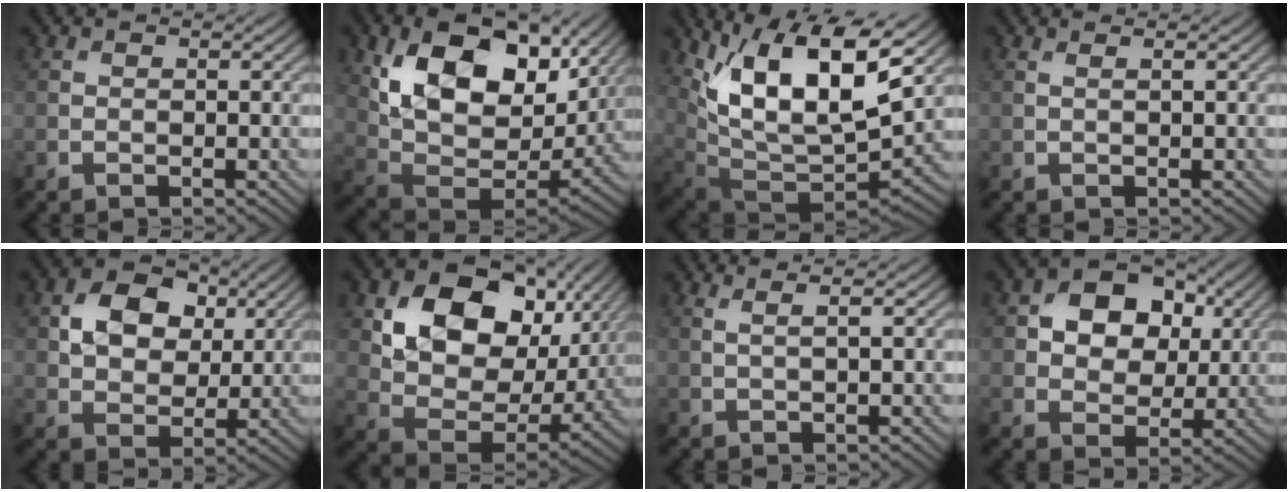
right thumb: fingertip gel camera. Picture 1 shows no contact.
{"total": 16.8, "force": [6.5, 10.2, 11.7], "torque": [-0.220, -0.007, 0.130]}
{"total": 14.7, "force": [6.5, 5.9, 11.8], "torque": [-0.230, -0.012, 0.128]}
{"total": 0.8, "force": [0.5, 0.1, 0.6], "torque": [-0.010, 0.003, 0.002]}
{"total": 8.0, "force": [2.6, 5.8, 4.9], "torque": [-0.105, 0.005, 0.034]}
{"total": 15.4, "force": [5.5, 10.5, 9.8], "torque": [-0.193, -0.007, 0.104]}
{"total": 2.3, "force": [1.2, 0.4, 1.8], "torque": [-0.027, 0.006, 0.005]}
{"total": 10.0, "force": [3.4, 7.3, 5.9], "torque": [-0.114, 0.019, 0.039]}